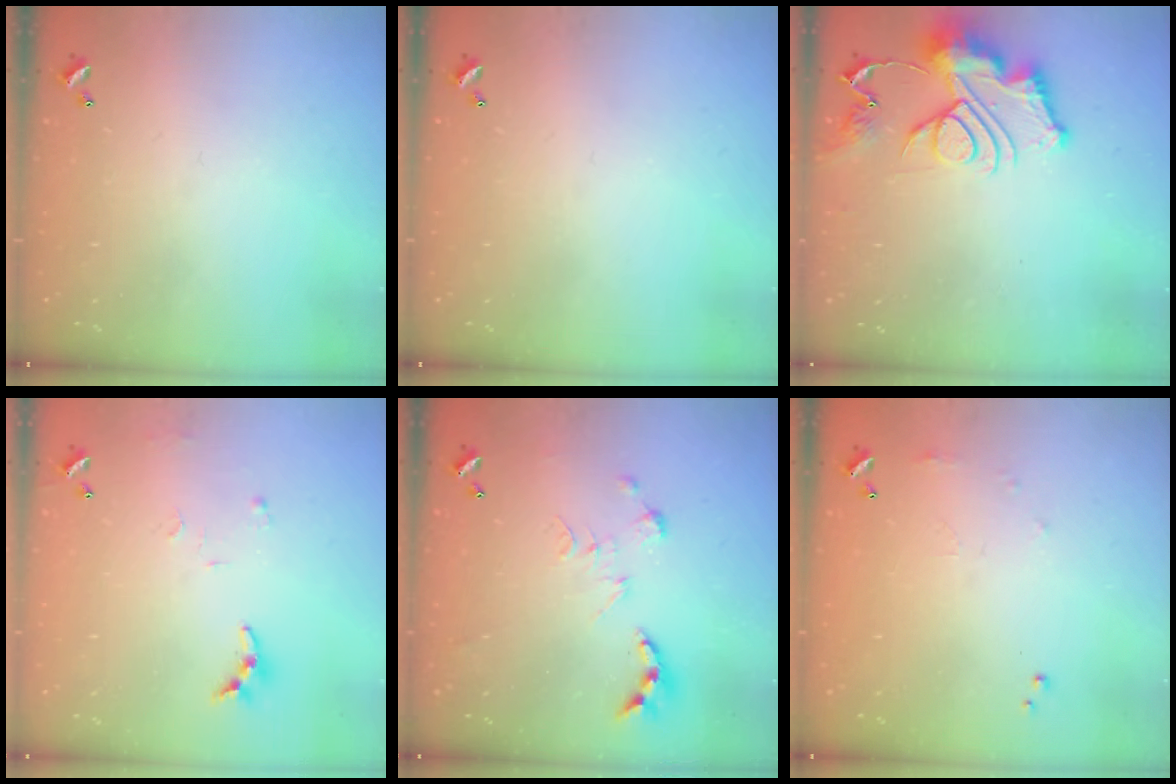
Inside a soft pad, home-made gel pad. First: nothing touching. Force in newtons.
{"total": 0.0}
{"total": 13.4, "press": 13.4, "slide": 1.4}
{"total": 7.9, "press": 7.9, "slide": 0.5}
{"total": 0.0}
{"total": 5.4, "press": 5.3, "slide": 0.6}